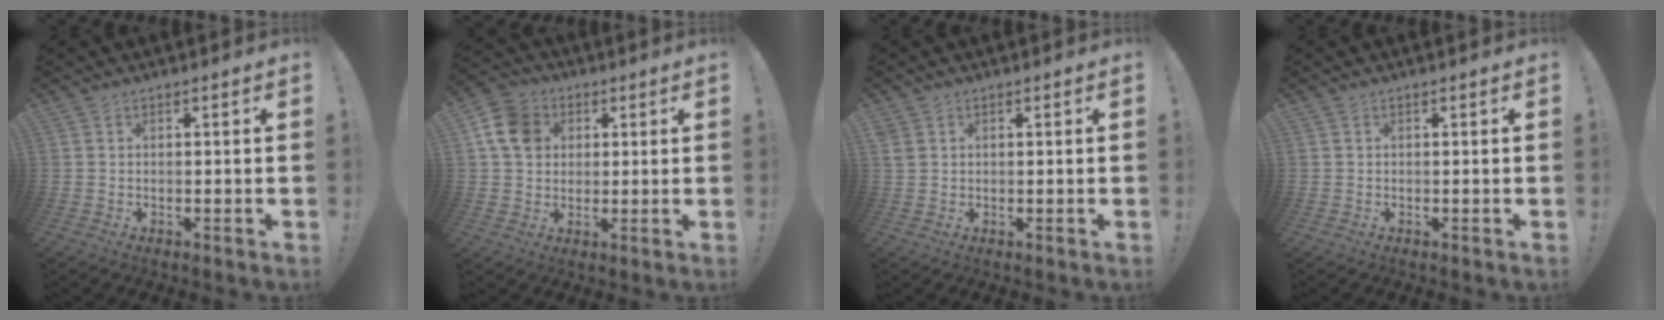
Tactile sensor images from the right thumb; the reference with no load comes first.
{"total": 11.8, "force": [3.4, 10.0, 5.2], "torque": [-0.067, 0.000, 0.071]}
{"total": 2.0, "force": [0.9, 1.6, 0.9], "torque": [-0.015, 0.003, 0.019]}
{"total": 0.0}